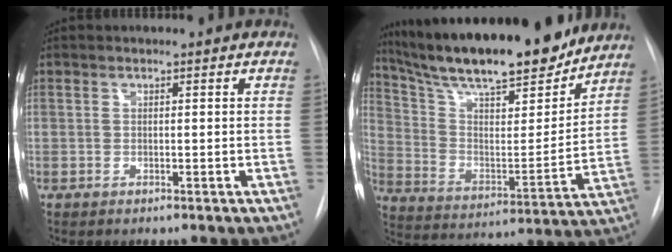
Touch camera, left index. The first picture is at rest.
{"total": 23.6, "force": [20.3, 3.9, 11.4], "torque": [-0.199, -0.006, 0.320]}